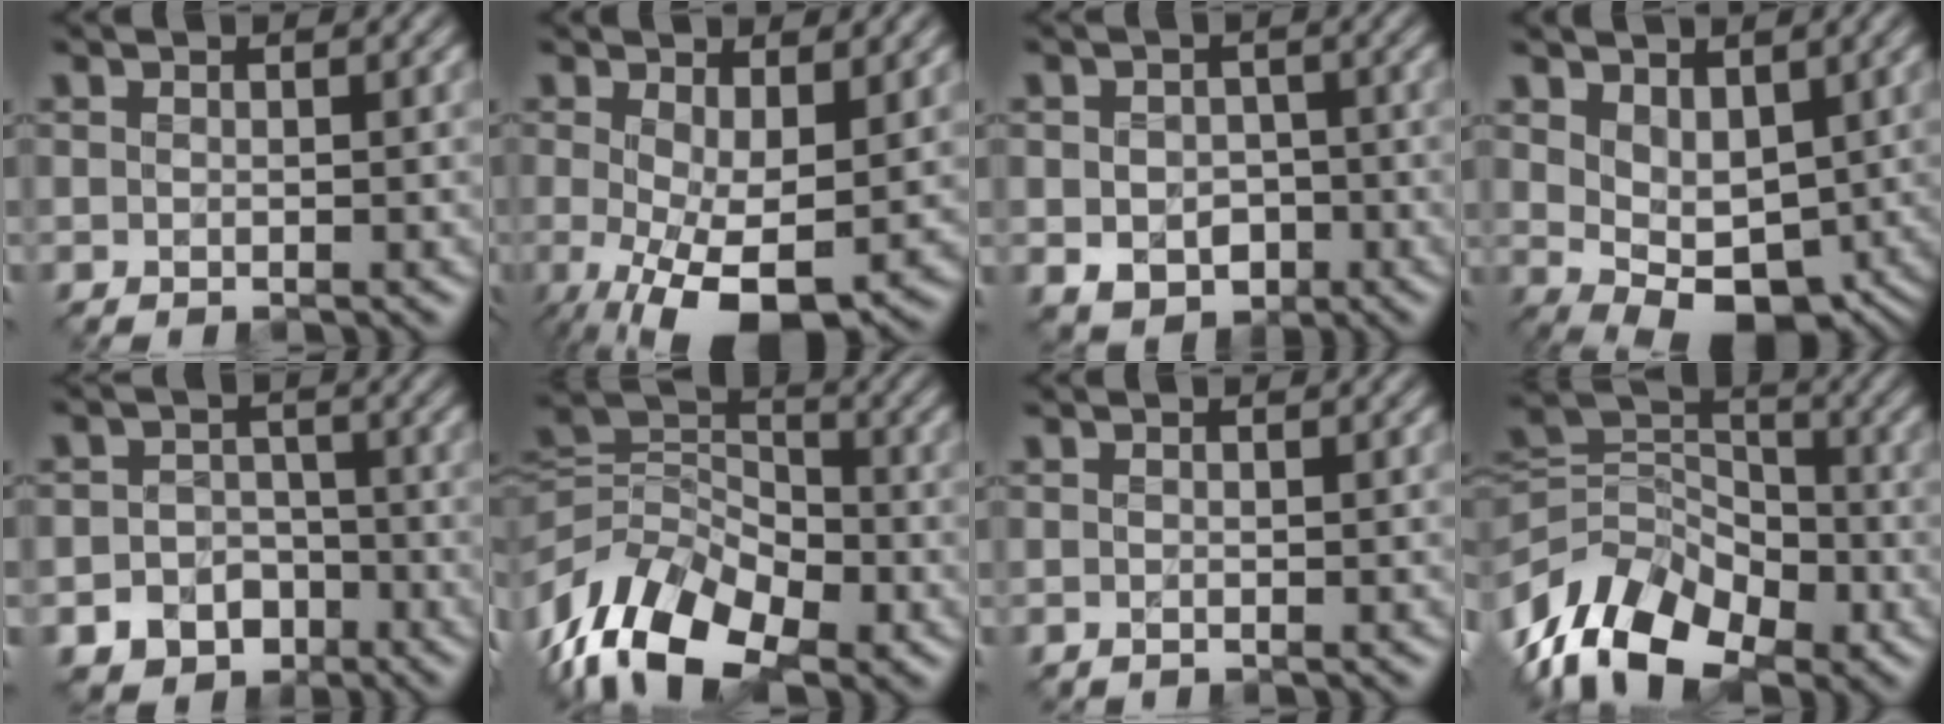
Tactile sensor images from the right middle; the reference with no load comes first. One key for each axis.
{"total": 9.1, "fx": -1.8, "fy": 4.0, "fz": 8.0, "tx": -0.143, "ty": -0.021, "tz": -0.019}
{"total": 4.0, "fx": -1.0, "fy": 3.2, "fz": 2.1, "tx": -0.035, "ty": -0.011, "tz": -0.011}
{"total": 4.5, "fx": 0.9, "fy": 2.9, "fz": 3.4, "tx": -0.062, "ty": -0.008, "tz": 0.023}
{"total": 4.8, "fx": -2.7, "fy": 3.7, "fz": 1.2, "tx": 0.014, "ty": -0.003, "tz": -0.049}
{"total": 11.2, "fx": -5.4, "fy": 7.0, "fz": 6.8, "tx": -0.127, "ty": -0.001, "tz": -0.109}
{"total": 0.0}
{"total": 13.0, "fx": -7.3, "fy": 8.2, "fz": 7.0, "tx": -0.146, "ty": 0.001, "tz": -0.140}